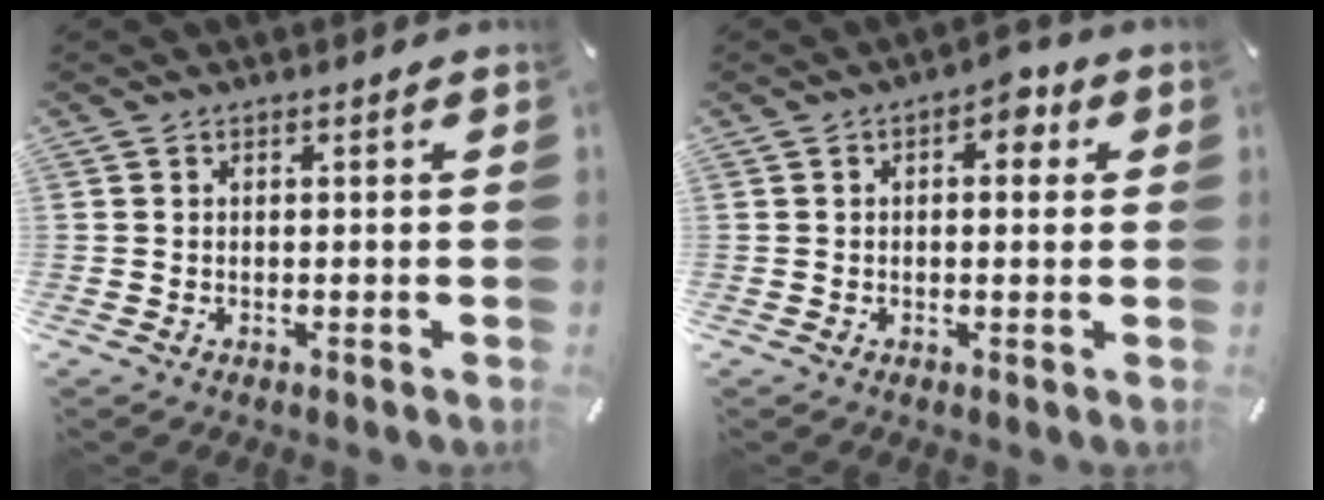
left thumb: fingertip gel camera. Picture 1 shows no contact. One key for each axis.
{"total": 4.7, "fx": 1.1, "fy": 2.4, "fz": 3.9, "tx": -0.047, "ty": 0.000, "tz": 0.010}